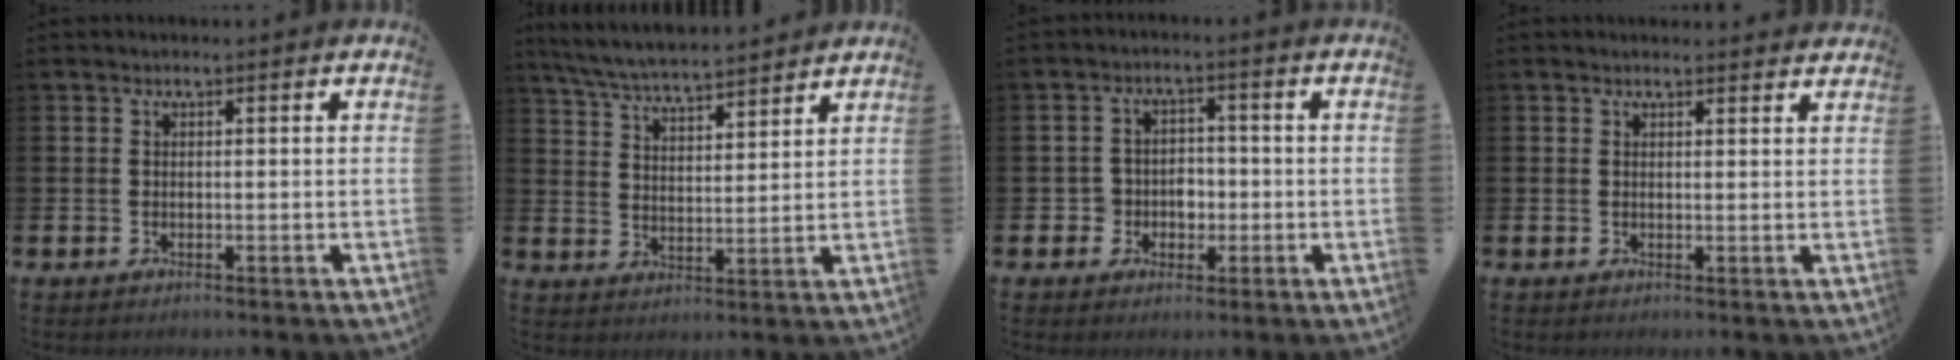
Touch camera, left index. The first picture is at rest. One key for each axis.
{"total": 6.3, "fx": 6.1, "fy": 0.4, "fz": 1.3, "tx": -0.048, "ty": -0.037, "tz": 0.107}
{"total": 3.4, "fx": -1.0, "fy": 3.2, "fz": 0.6, "tx": -0.012, "ty": 0.001, "tz": -0.029}
{"total": 1.3, "fx": 1.3, "fy": 0.2, "fz": 0.0, "tx": 0.013, "ty": -0.008, "tz": 0.020}